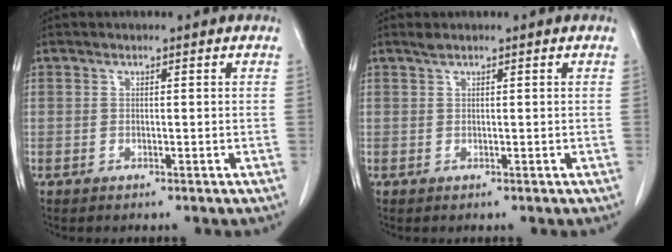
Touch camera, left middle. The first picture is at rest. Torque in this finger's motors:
{"motor_torque": [0.02, -0.01, -0.03, 0.00]}